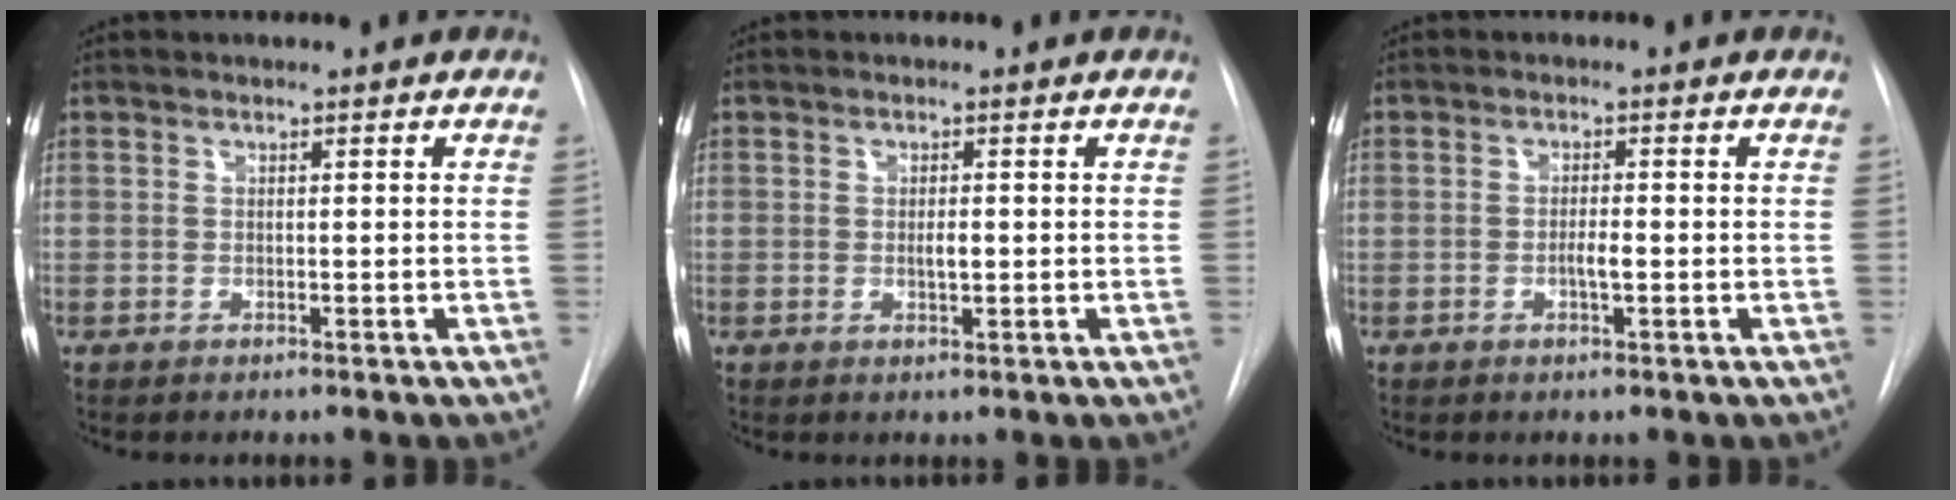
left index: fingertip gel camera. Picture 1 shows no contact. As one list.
[{"total": 1.4, "force": [-0.4, 0.4, 1.3], "torque": [-0.022, -0.007, -0.006]}, {"total": 1.9, "force": [-0.9, 0.2, 1.6], "torque": [-0.030, -0.005, -0.017]}]